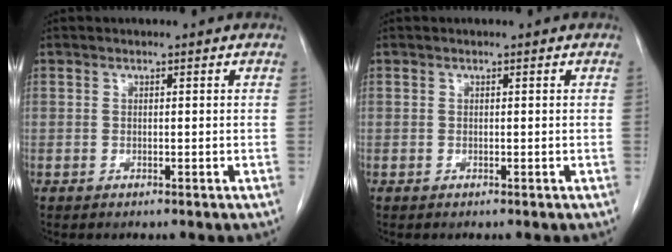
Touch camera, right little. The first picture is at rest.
{"total": 0.0}